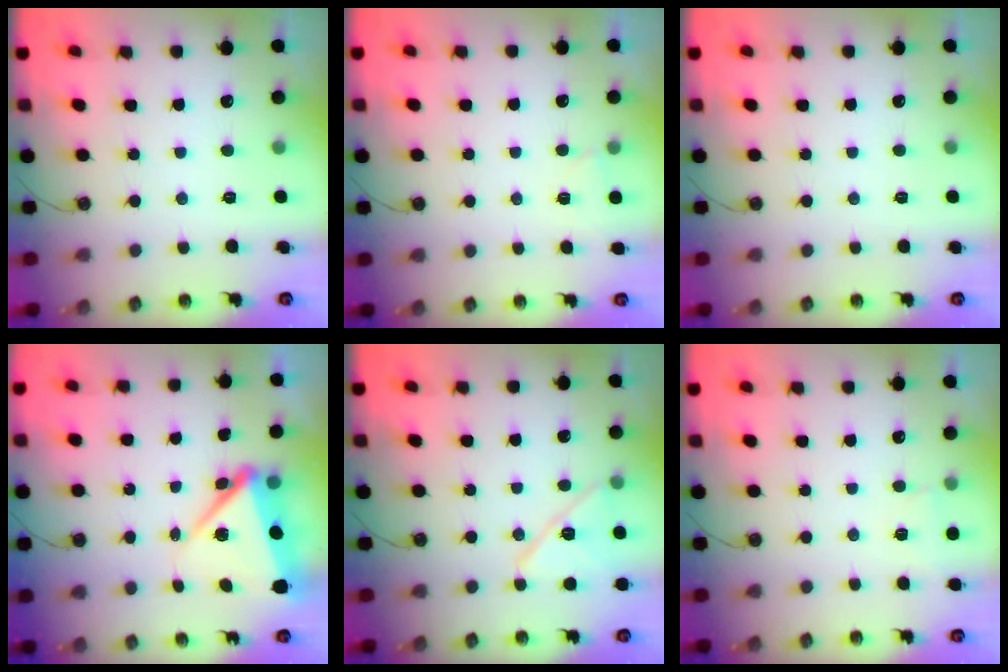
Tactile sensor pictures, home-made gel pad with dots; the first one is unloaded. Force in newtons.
{"total": 1.8, "press": 1.6, "slide": 0.8}
{"total": 0.0}
{"total": 10.0, "press": 9.9, "slide": 1.5}
{"total": 13.2, "press": 13.2, "slide": 0.6}
{"total": 3.8, "press": 3.7, "slide": 0.5}